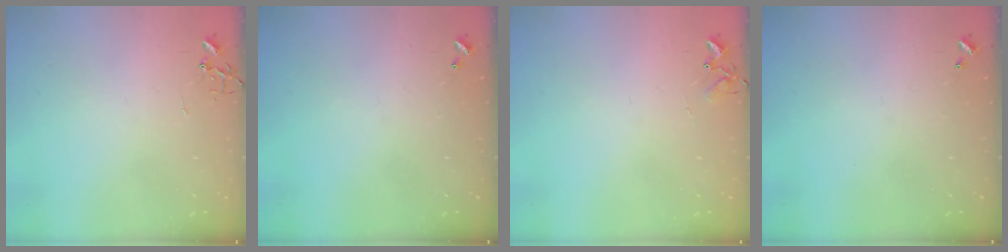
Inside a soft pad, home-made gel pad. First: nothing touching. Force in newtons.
{"total": 0.0}
{"total": 6.1, "press": 6.0, "slide": 0.6}
{"total": 0.0}